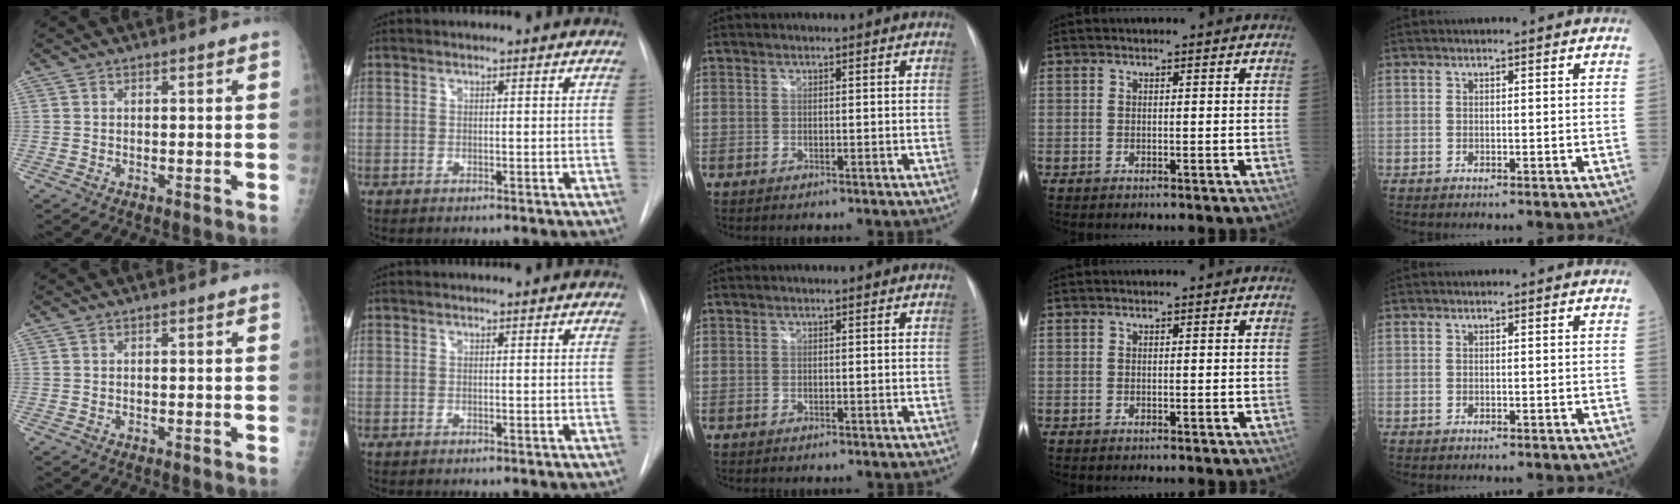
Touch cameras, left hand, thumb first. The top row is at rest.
{}